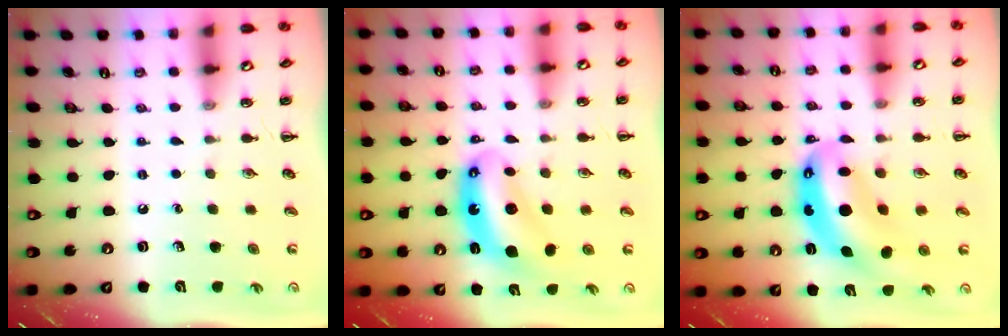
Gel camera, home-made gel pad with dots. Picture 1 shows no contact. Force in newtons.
{"total": 7.6, "press": 7.3, "slide": 2.0}
{"total": 10.2, "press": 9.8, "slide": 2.7}